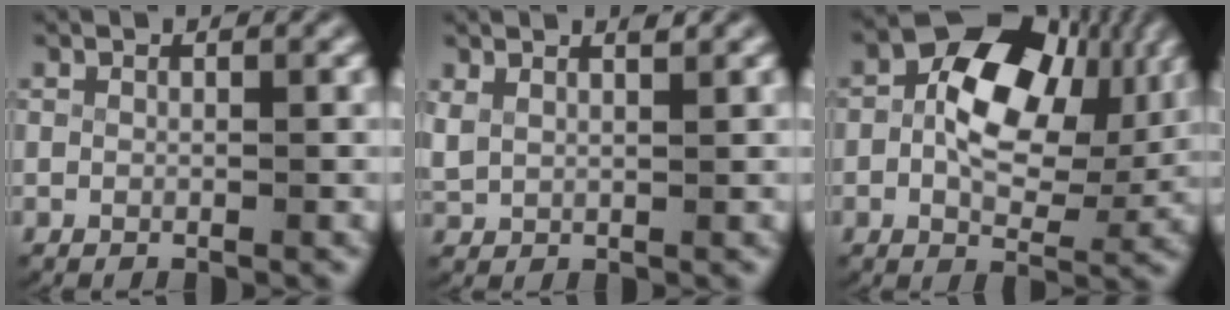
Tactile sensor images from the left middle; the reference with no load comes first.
{"total": 1.9, "force": [1.3, 1.1, 0.9], "torque": [-0.032, -0.007, 0.034]}
{"total": 10.1, "force": [1.9, 6.5, 7.5], "torque": [-0.112, 0.014, 0.014]}